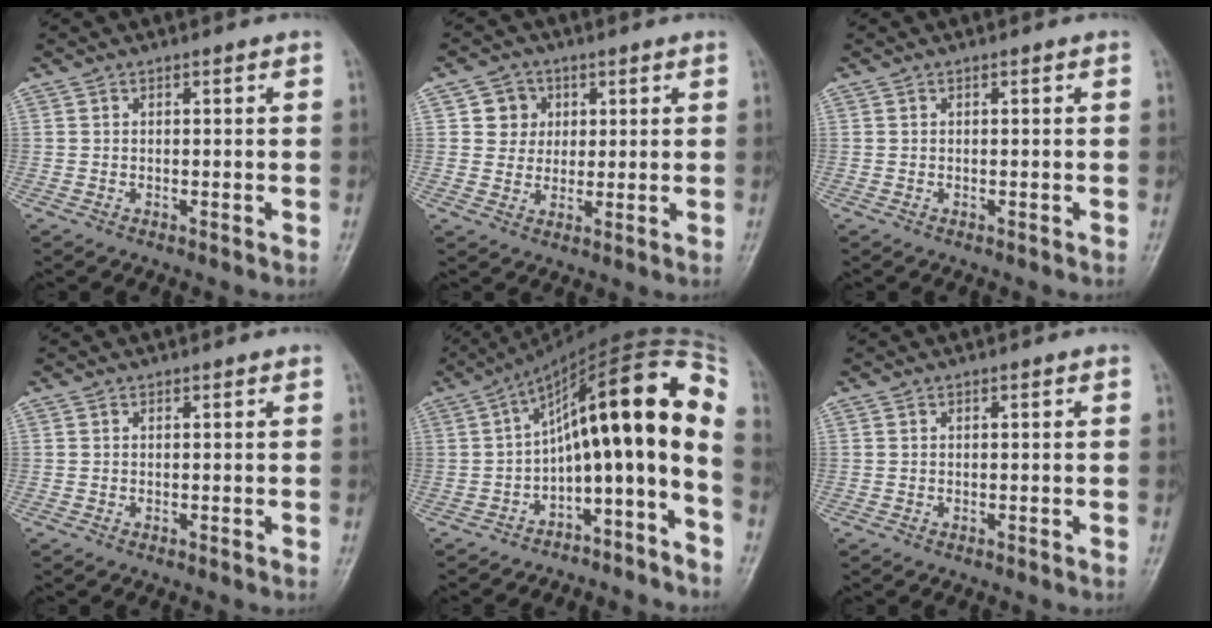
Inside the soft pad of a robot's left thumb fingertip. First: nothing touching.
{"total": 5.5, "force": [1.6, 5.1, 1.1], "torque": [0.016, 0.000, 0.022]}
{"total": 0.0}
{"total": 0.0}
{"total": 18.9, "force": [-6.2, 5.8, 16.8], "torque": [-0.224, 0.141, -0.088]}
{"total": 0.0}